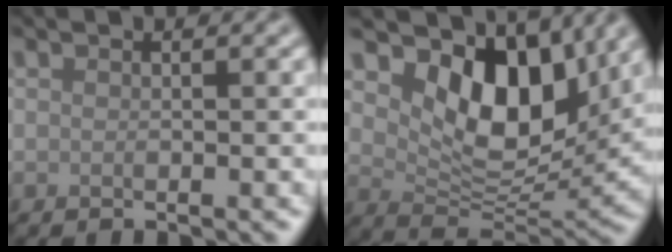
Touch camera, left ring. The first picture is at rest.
{"total": 9.4, "force": [3.8, 5.6, 6.5], "torque": [-0.101, -0.018, 0.066]}